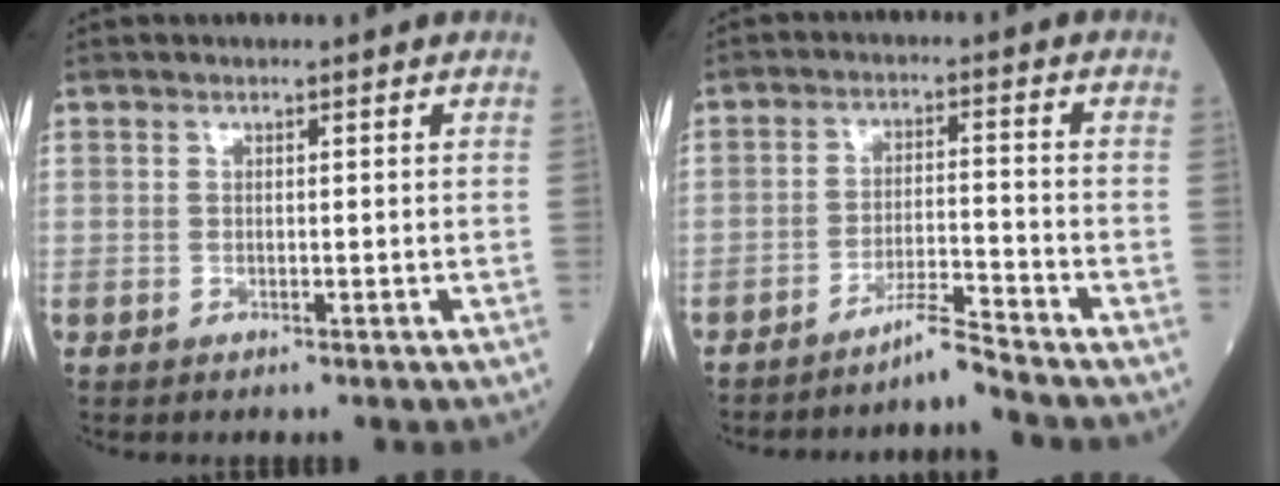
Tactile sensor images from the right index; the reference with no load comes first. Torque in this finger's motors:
{"motor_torque": [0.03, -0.06, 0.04, 0.00]}